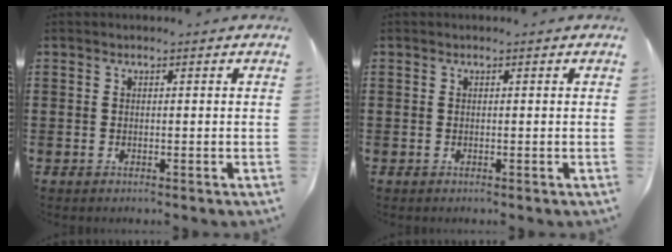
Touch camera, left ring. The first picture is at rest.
{"total": 0.0}